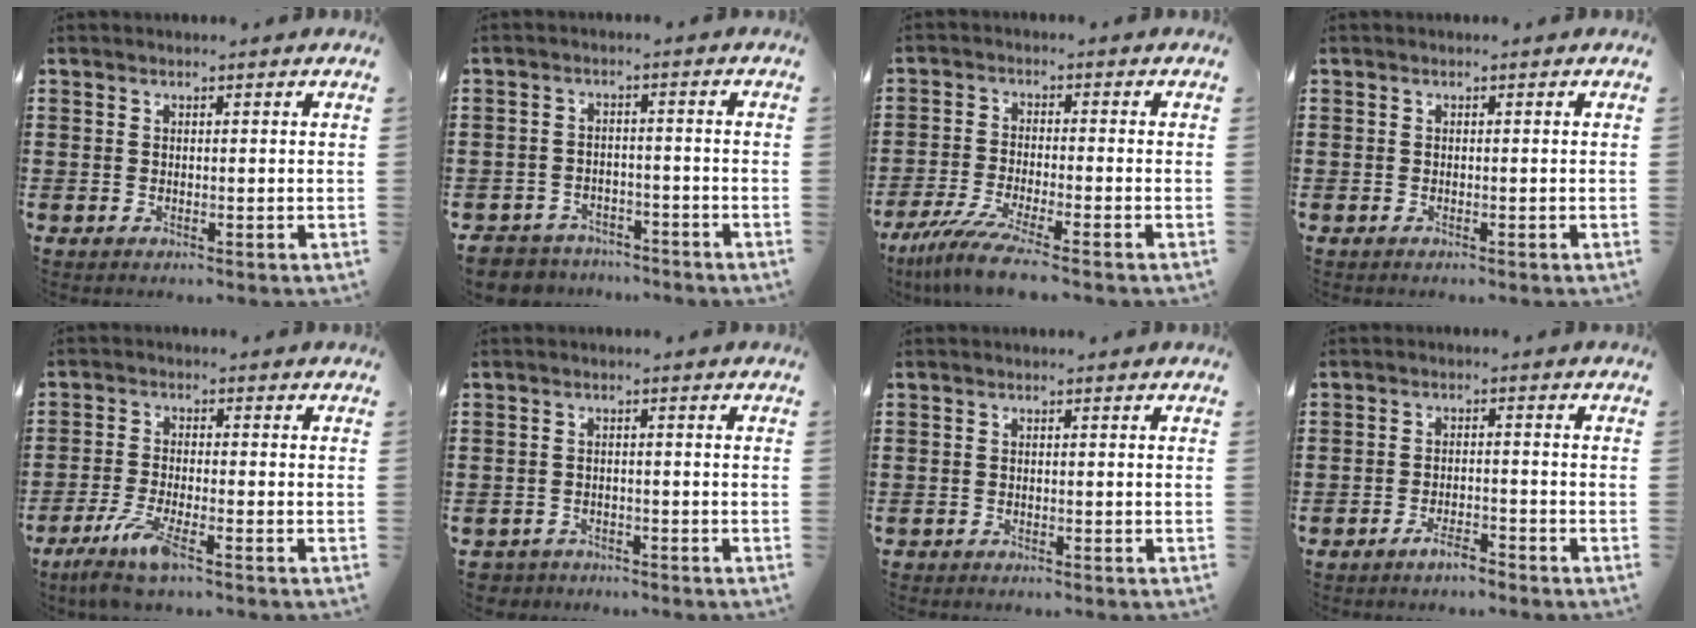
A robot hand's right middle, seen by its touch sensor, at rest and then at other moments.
{"total": 4.2, "force": [-4.1, 1.0, -0.1], "torque": [-0.016, 0.001, -0.091]}
{"total": 6.6, "force": [-5.4, -0.1, 3.9], "torque": [-0.096, -0.024, -0.107]}
{"total": 0.0}
{"total": 6.1, "force": [-4.2, 0.7, 4.4], "torque": [-0.096, -0.018, -0.079]}
{"total": 2.1, "force": [-2.0, 0.6, -0.2], "torque": [-0.004, -0.001, -0.047]}
{"total": 0.7, "force": [-0.7, 0.2, 0.0], "torque": [-0.002, 0.000, -0.015]}
{"total": 2.9, "force": [-2.5, 0.5, 1.4], "torque": [-0.033, 0.004, -0.049]}